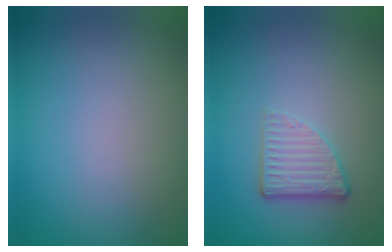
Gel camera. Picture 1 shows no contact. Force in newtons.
{"total": 3.0, "press": 2.1, "slide": 2.1}